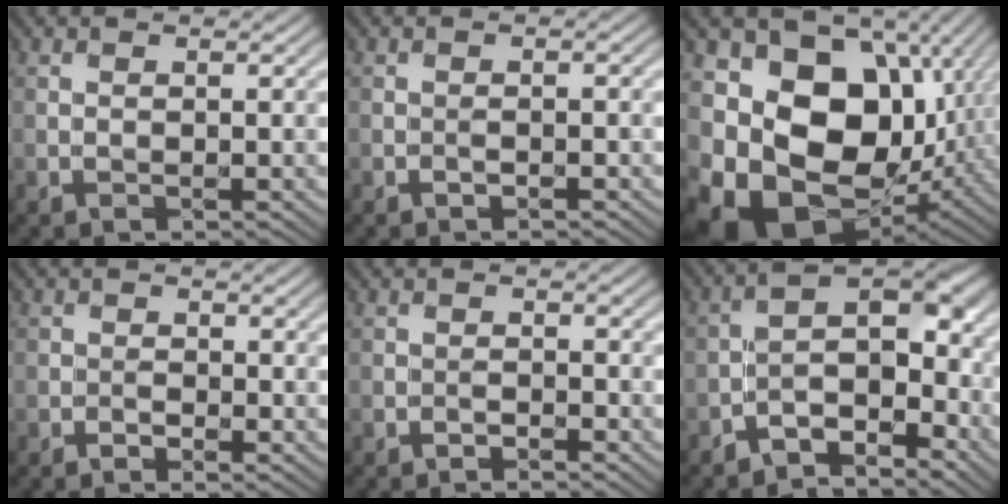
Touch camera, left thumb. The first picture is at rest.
{"total": 0.7, "force": [-0.5, 0.1, 0.3], "torque": [-0.004, 0.001, -0.010]}
{"total": 15.9, "force": [-0.8, 12.6, 9.7], "torque": [-0.184, -0.026, 0.000]}
{"total": 1.9, "force": [-0.3, 1.8, -0.3], "torque": [0.028, -0.001, -0.024]}
{"total": 1.0, "force": [-0.8, 0.5, -0.4], "torque": [0.013, -0.003, -0.015]}
{"total": 6.4, "force": [-4.8, 2.6, 3.3], "torque": [-0.027, 0.011, -0.098]}